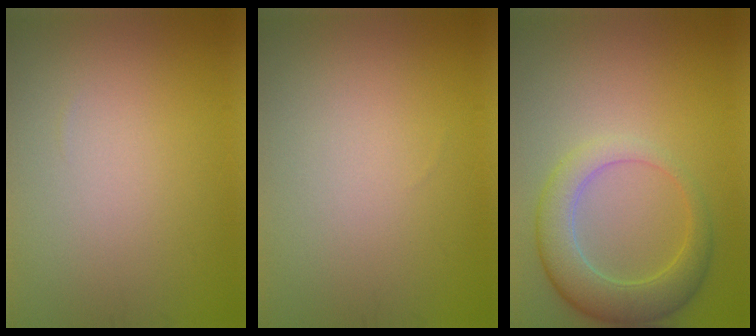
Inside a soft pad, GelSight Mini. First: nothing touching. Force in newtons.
{"total": 0.0}
{"total": 5.0, "press": 5.0, "slide": 0.5}